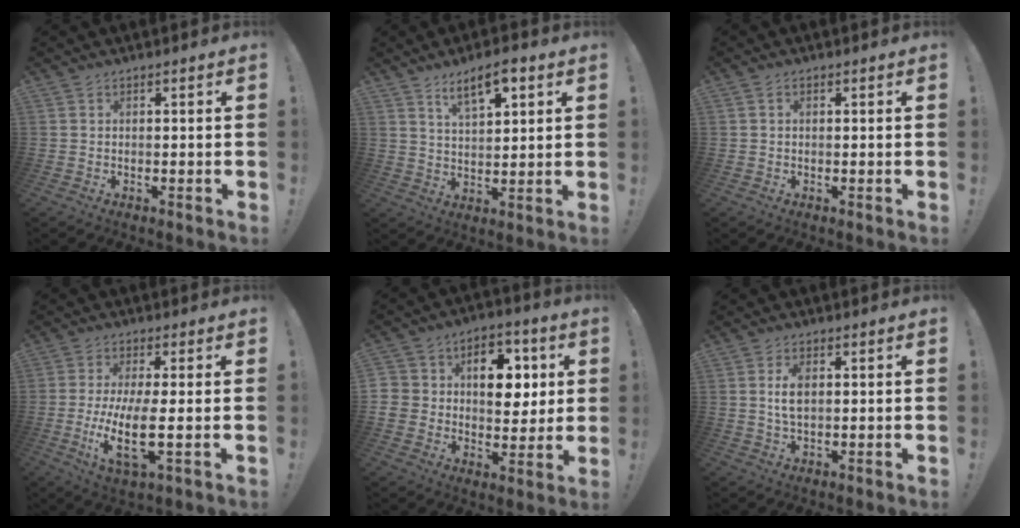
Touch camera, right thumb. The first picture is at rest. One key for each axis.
{"total": 8.4, "fx": 5.3, "fy": 3.1, "fz": 5.7, "tx": -0.087, "ty": -0.022, "tz": 0.091}
{"total": 0.8, "fx": 0.0, "fy": 0.7, "fz": 0.5, "tx": -0.009, "ty": 0.002, "tz": 0.000}
{"total": 11.3, "fx": -1.8, "fy": 2.8, "fz": 10.8, "tx": -0.223, "ty": -0.015, "tz": -0.034}
{"total": 13.1, "fx": 2.4, "fy": 10.2, "fz": 7.9, "tx": -0.105, "ty": 0.000, "tz": 0.047}
{"total": 4.9, "fx": 0.6, "fy": 2.6, "fz": 4.1, "tx": -0.071, "ty": -0.003, "tz": 0.005}